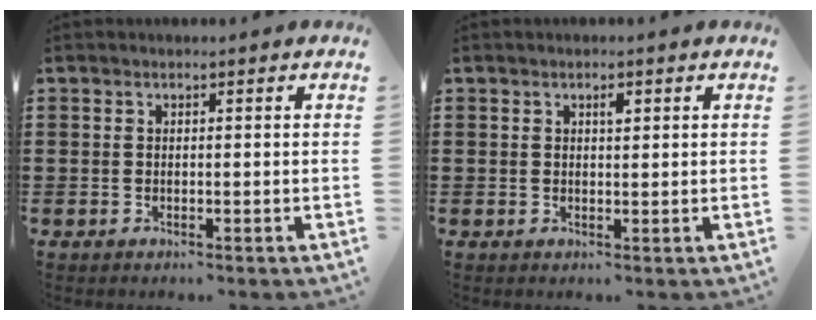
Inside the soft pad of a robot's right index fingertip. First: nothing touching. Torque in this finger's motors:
{"motor_torque": [0.02, -0.01, 0.00, 0.02]}